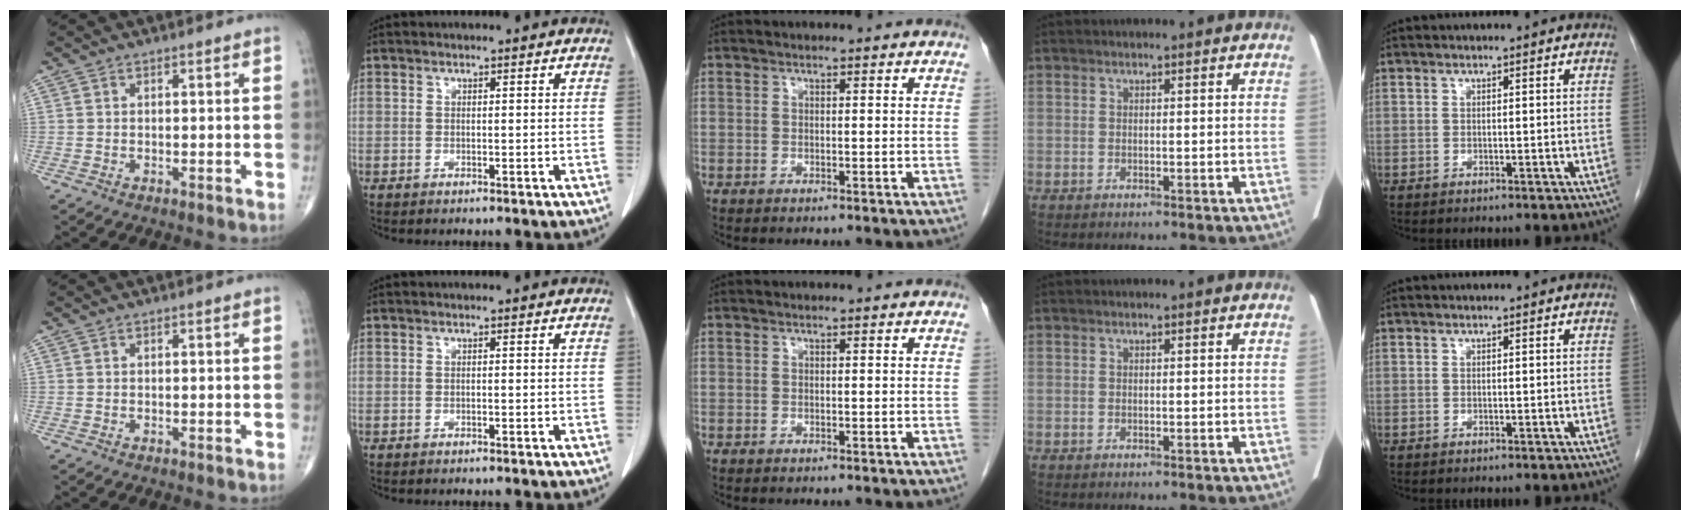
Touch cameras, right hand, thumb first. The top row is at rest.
{}